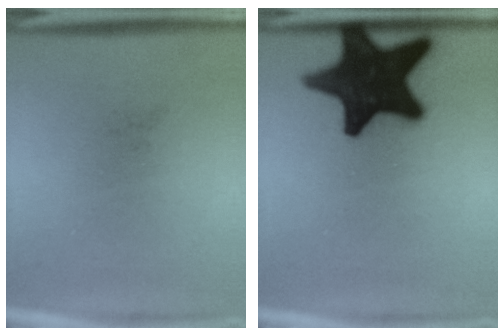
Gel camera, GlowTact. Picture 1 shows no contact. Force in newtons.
{"total": 19.1}